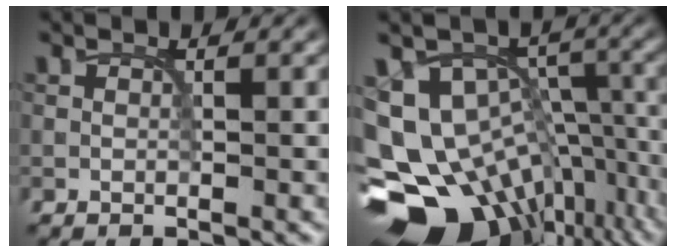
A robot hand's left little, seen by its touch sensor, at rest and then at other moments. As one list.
[{"total": 16.5, "force": [-7.5, 11.6, 8.9], "torque": [-0.170, -0.016, -0.082]}]